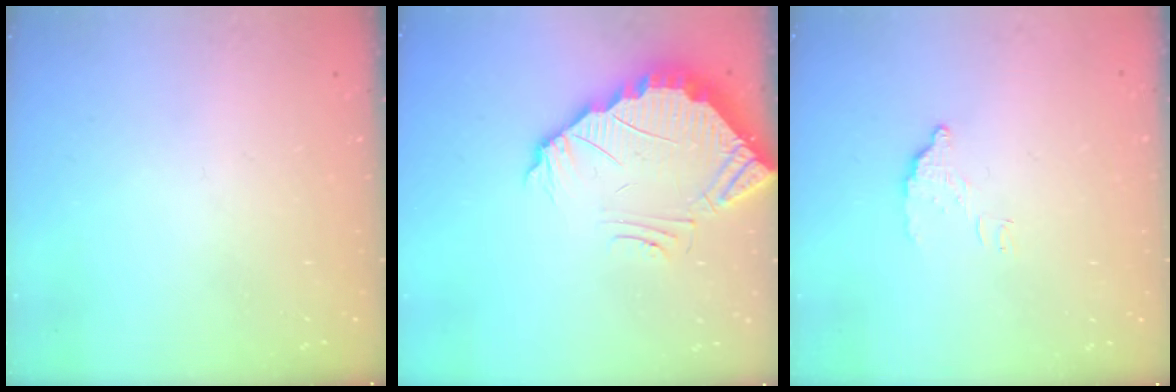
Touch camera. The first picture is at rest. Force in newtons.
{"total": 4.0, "press": 4.0, "slide": 0.2}
{"total": 4.8, "press": 4.8, "slide": 0.3}